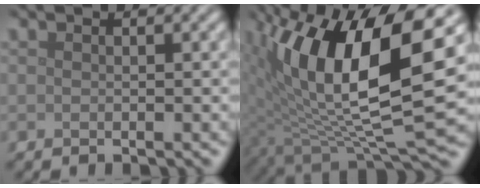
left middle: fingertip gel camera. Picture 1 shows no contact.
{"total": 14.8, "force": [4.1, 5.8, 13.0], "torque": [-0.237, -0.006, 0.072]}